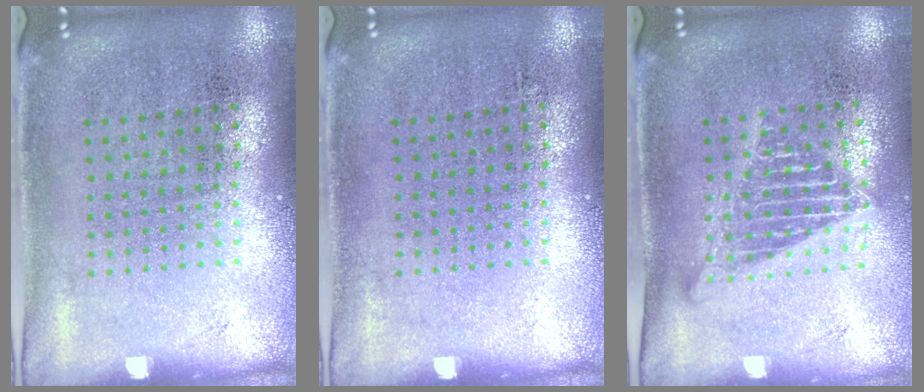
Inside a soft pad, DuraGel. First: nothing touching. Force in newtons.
{"total": 0.0}
{"total": 1.6, "press": 1.3, "slide": 0.9}